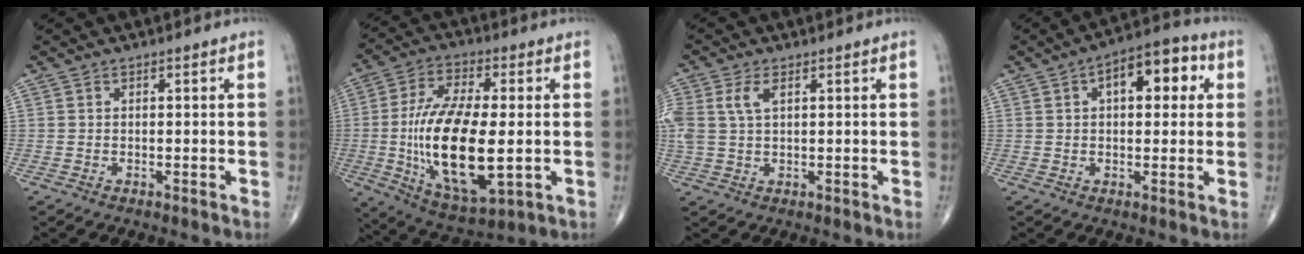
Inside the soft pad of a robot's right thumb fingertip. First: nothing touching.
{"total": 21.0, "force": [-1.9, 8.6, 19.1], "torque": [-0.368, -0.010, -0.022]}
{"total": 5.6, "force": [1.8, 2.9, 4.4], "torque": [-0.119, 0.012, 0.040]}
{"total": 10.8, "force": [3.1, 5.5, 8.8], "torque": [-0.095, 0.021, 0.037]}